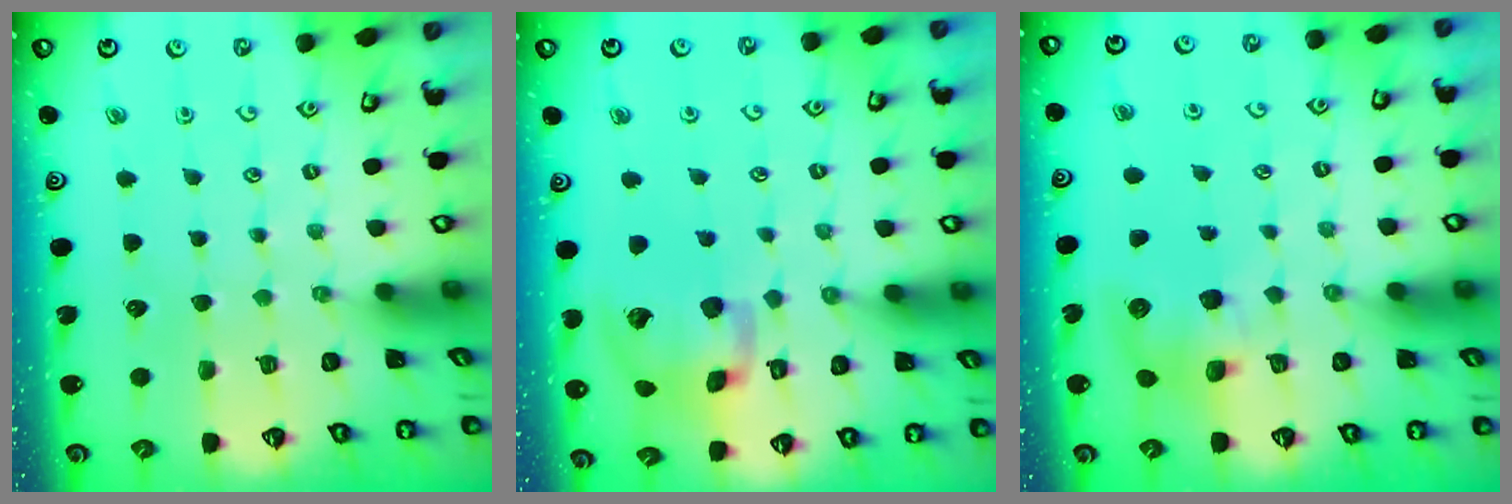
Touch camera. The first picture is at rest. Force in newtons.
{"total": 14.6, "press": 14.4, "slide": 2.4}
{"total": 8.0, "press": 8.0, "slide": 1.1}